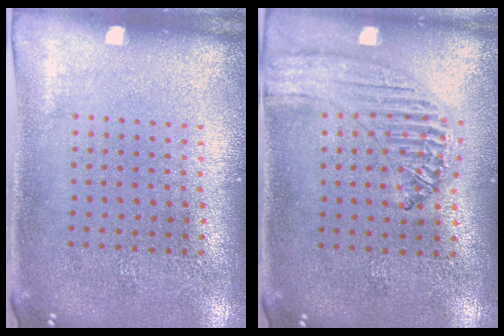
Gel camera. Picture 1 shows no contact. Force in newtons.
{"total": 1.2, "press": 1.2, "slide": 0.1}